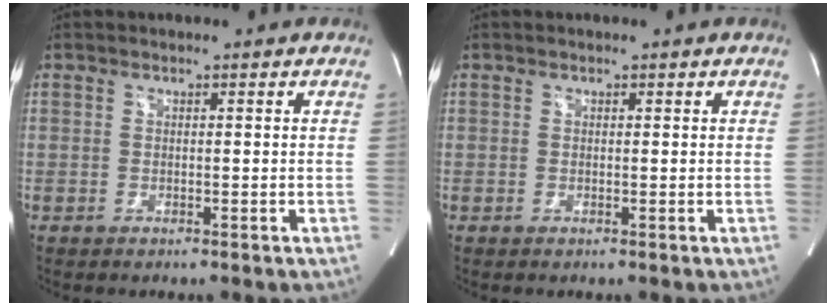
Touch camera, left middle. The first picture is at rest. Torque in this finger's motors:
{"motor_torque": [-0.29, 0.12, 0.01, 0.01]}